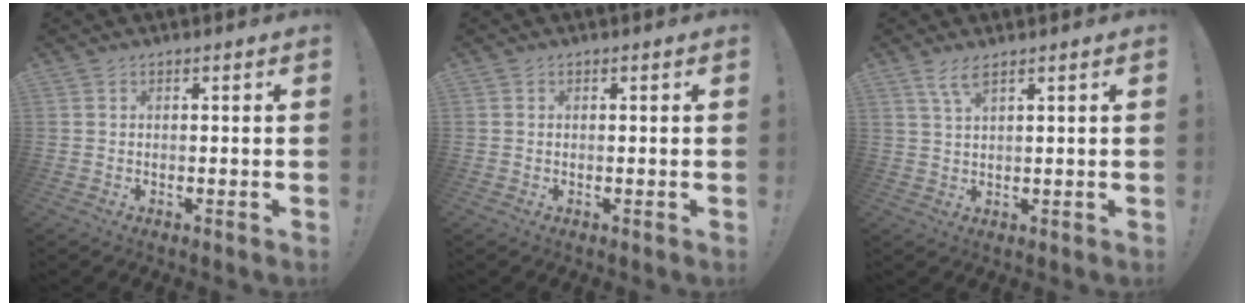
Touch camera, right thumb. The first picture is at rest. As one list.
[{"total": 0.0}, {"total": 4.1, "force": [2.6, 0.7, 3.0], "torque": [-0.057, -0.008, 0.045]}]